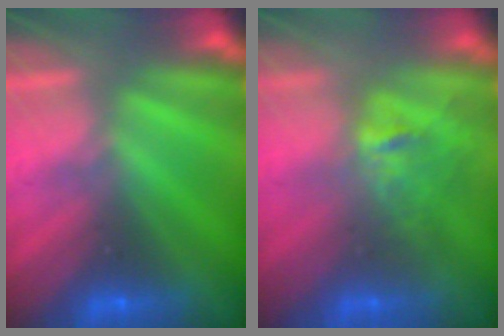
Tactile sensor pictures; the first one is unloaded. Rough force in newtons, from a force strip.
{"total": 2.7}